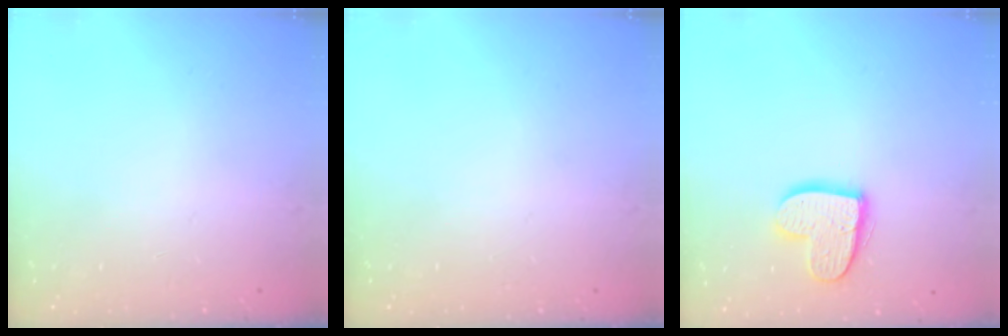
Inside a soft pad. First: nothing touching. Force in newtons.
{"total": 0.0}
{"total": 13.1, "press": 13.1, "slide": 0.9}